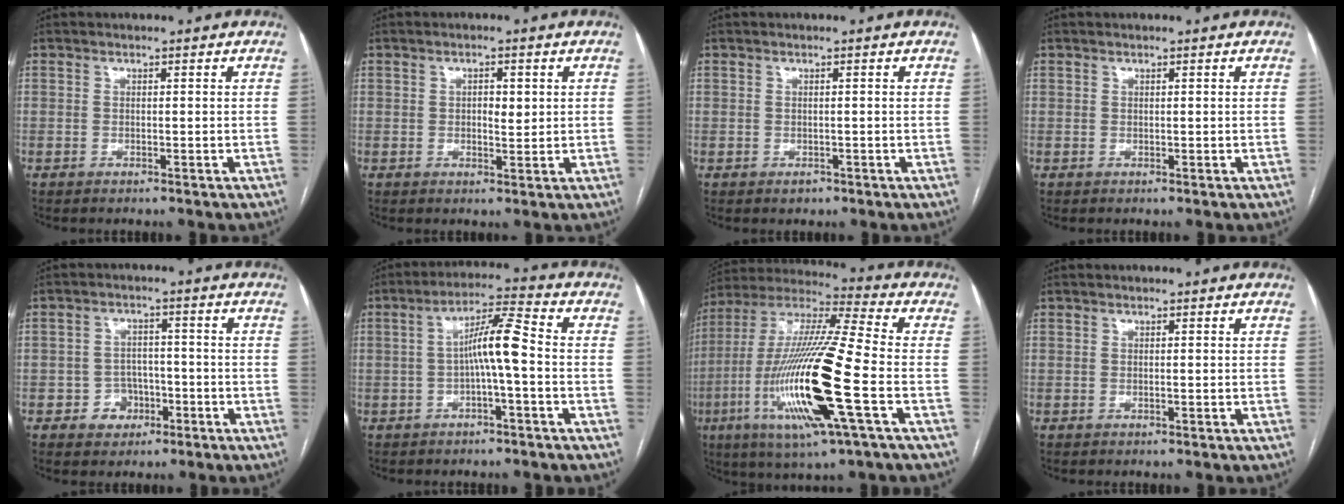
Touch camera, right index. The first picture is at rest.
{"total": 2.6, "force": [0.6, 1.2, 2.3], "torque": [-0.032, 0.000, 0.008]}
{"total": 0.9, "force": [-0.5, 0.8, 0.3], "torque": [-0.002, 0.001, -0.003]}
{"total": 0.0}
{"total": 4.4, "force": [-1.9, 3.9, 1.0], "torque": [-0.005, 0.014, -0.024]}
{"total": 7.1, "force": [-0.8, 0.4, 7.0], "torque": [-0.125, 0.023, -0.015]}
{"total": 22.3, "force": [-6.2, 1.4, 21.3], "torque": [-0.451, -0.028, -0.121]}
{"total": 0.0}